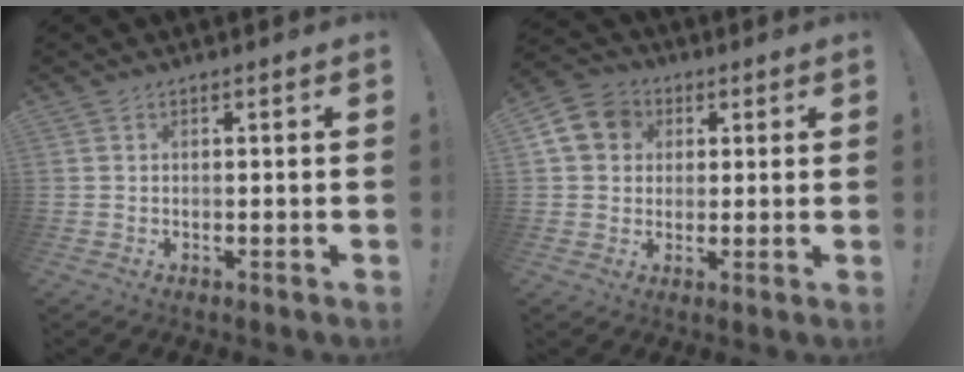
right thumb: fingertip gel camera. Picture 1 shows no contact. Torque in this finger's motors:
{"motor_torque": [0.77, 0.72, 0.60, -0.07, -0.01]}